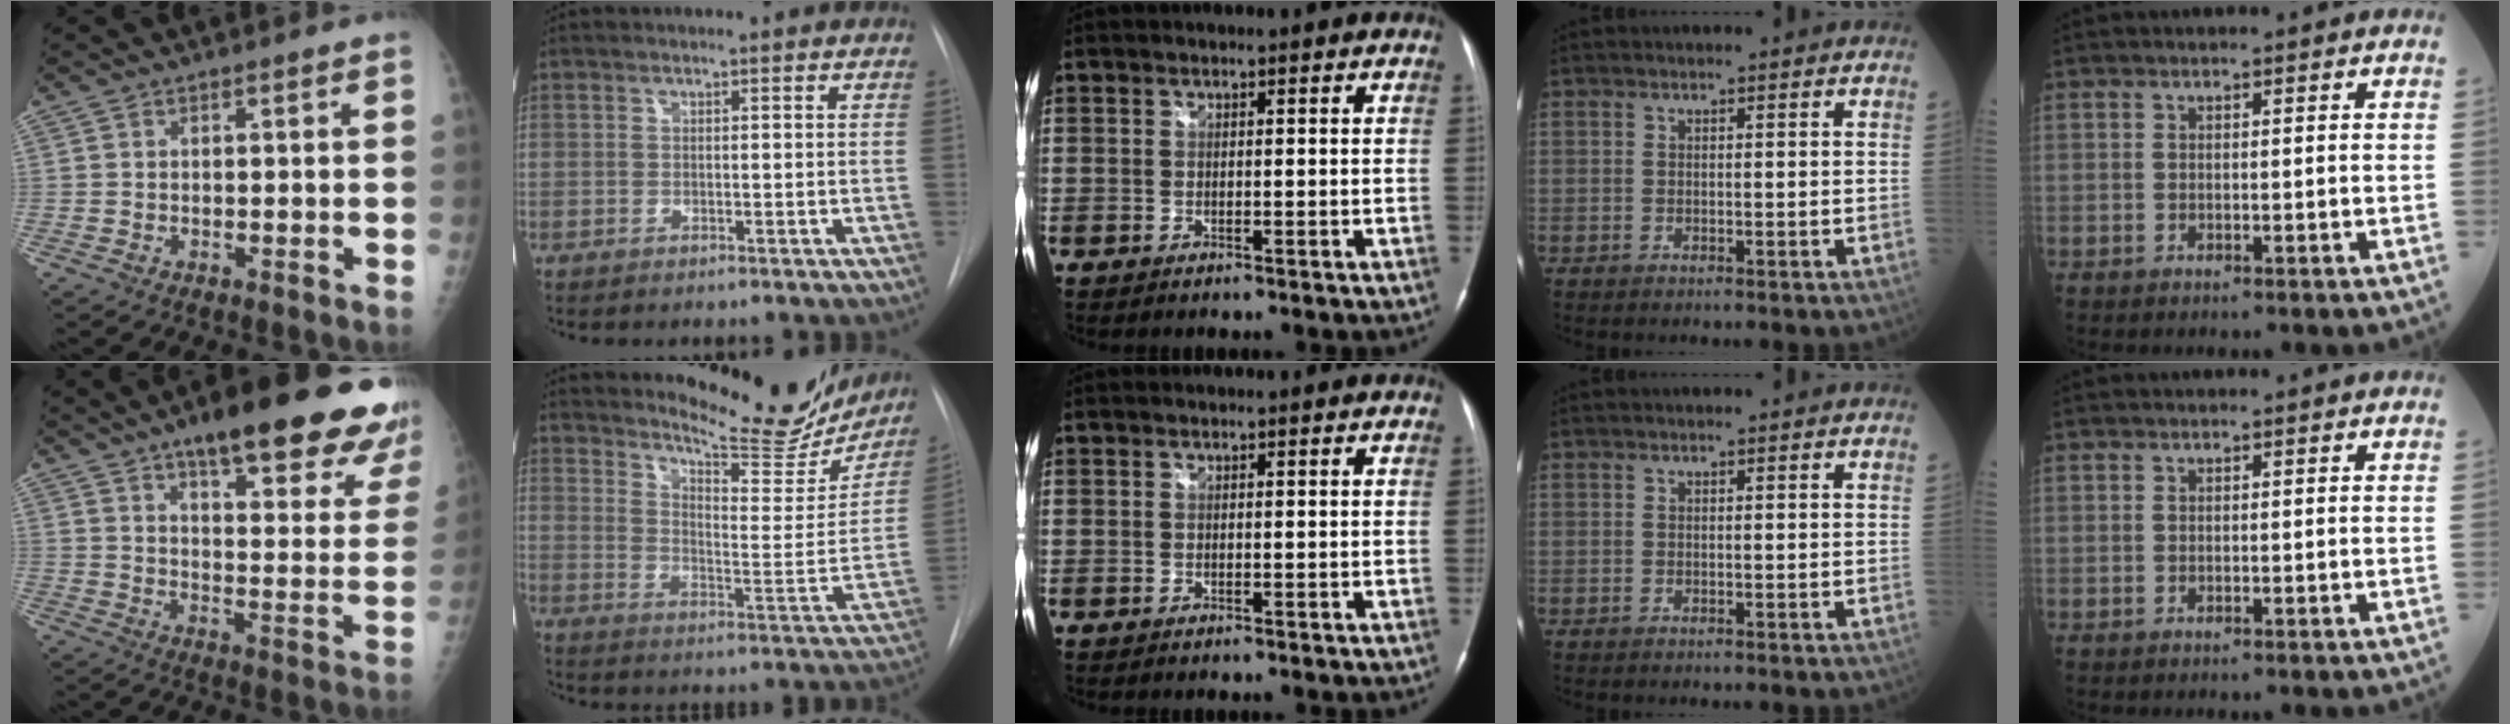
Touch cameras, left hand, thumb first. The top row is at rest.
{"thumb": {"total": 26.5, "force": [18.8, 6.7, 17.5], "torque": [-0.198, -0.064, 0.243]}, "index": {"total": 18.9, "force": [17.2, 3.8, 6.9], "torque": [-0.091, -0.057, 0.224]}}